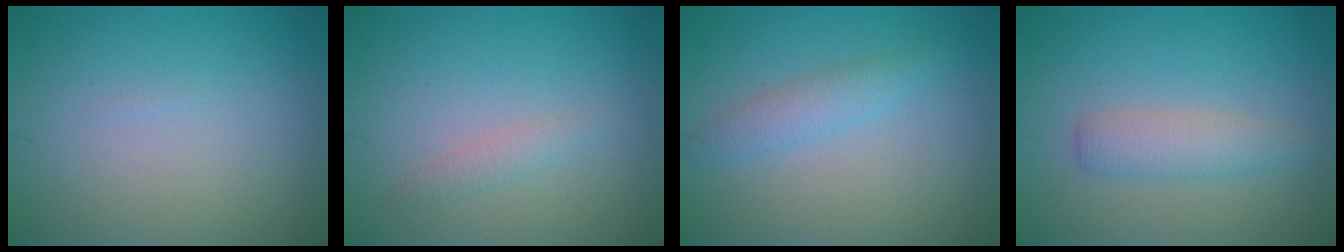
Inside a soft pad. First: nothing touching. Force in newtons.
{"total": 1.2, "press": 1.2, "slide": 0.0}
{"total": 2.1, "press": 2.1, "slide": 0.0}
{"total": 2.5, "press": 2.5, "slide": 0.0}